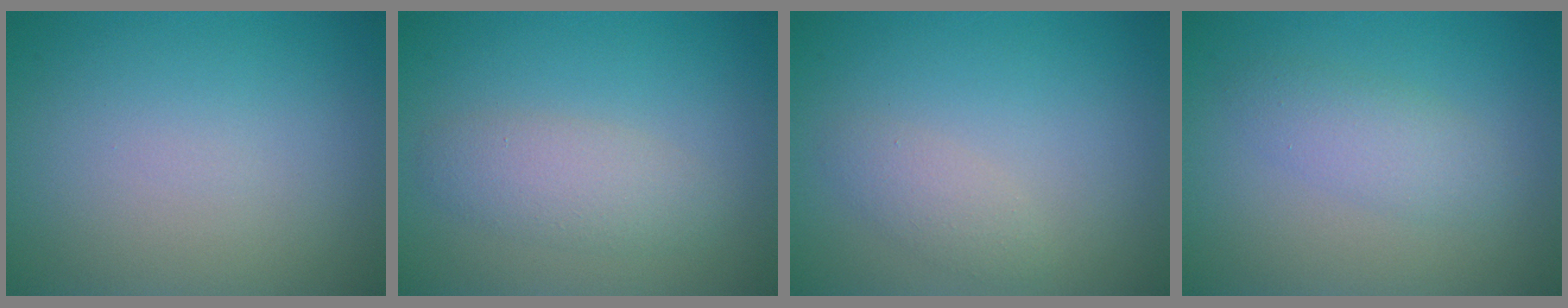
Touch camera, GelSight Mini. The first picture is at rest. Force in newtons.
{"total": 2.8, "press": 2.8, "slide": 0.1}
{"total": 1.6, "press": 1.6, "slide": 0.0}
{"total": 2.3, "press": 2.3, "slide": 0.1}